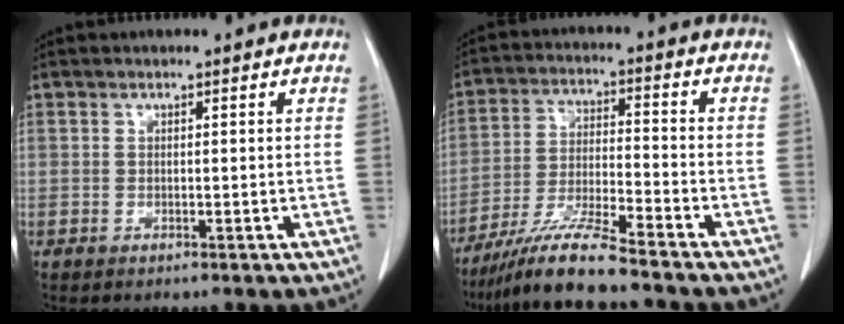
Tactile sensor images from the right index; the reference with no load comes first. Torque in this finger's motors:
{"motor_torque": [0.55, -0.67, 0.42, 0.11]}